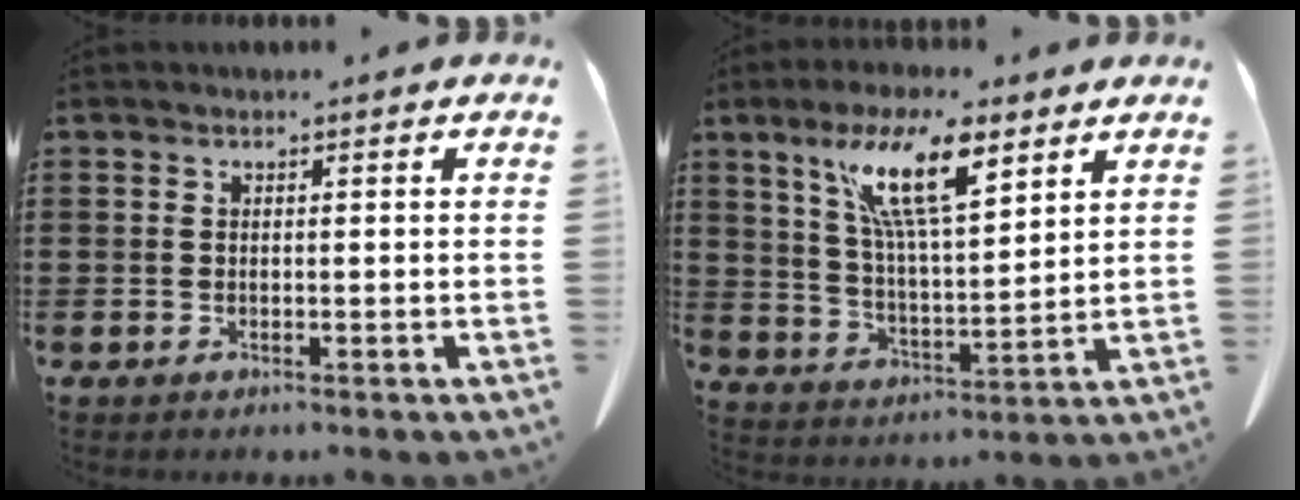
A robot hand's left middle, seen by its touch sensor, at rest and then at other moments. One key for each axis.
{"total": 12.4, "fx": 7.7, "fy": 3.0, "fz": 9.3, "tx": -0.189, "ty": -0.017, "tz": 0.134}